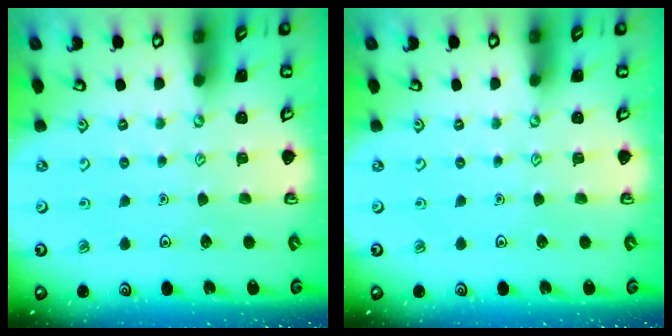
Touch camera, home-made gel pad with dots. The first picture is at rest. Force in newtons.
{"total": 0.0}